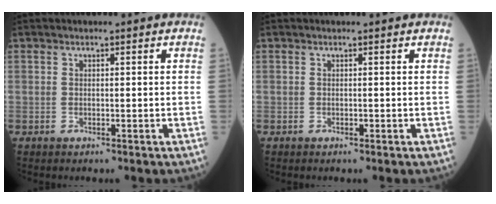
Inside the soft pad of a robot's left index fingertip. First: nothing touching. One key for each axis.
{"total": 0.0}